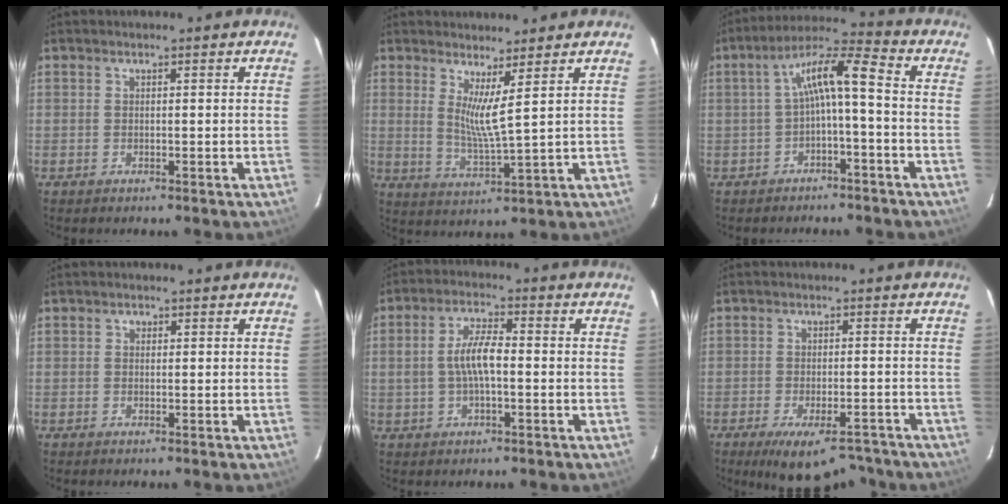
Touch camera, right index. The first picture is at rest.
{"total": 5.2, "force": [2.9, -0.7, 4.3], "torque": [-0.079, -0.020, 0.049]}
{"total": 7.9, "force": [-1.4, 1.2, 7.6], "torque": [-0.160, 0.025, -0.025]}
{"total": 0.8, "force": [0.2, 0.8, 0.2], "torque": [0.000, 0.004, 0.001]}
{"total": 6.4, "force": [-0.5, 2.3, 6.0], "torque": [-0.117, 0.011, -0.009]}
{"total": 11.5, "force": [-9.0, 4.0, 6.0], "torque": [-0.111, -0.016, -0.128]}